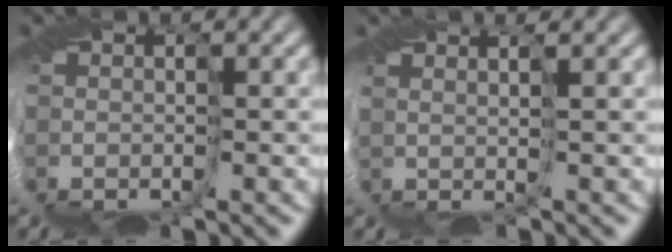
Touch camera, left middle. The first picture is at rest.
{"total": 2.8, "force": [2.1, 0.3, 1.8], "torque": [-0.007, 0.033, 0.006]}